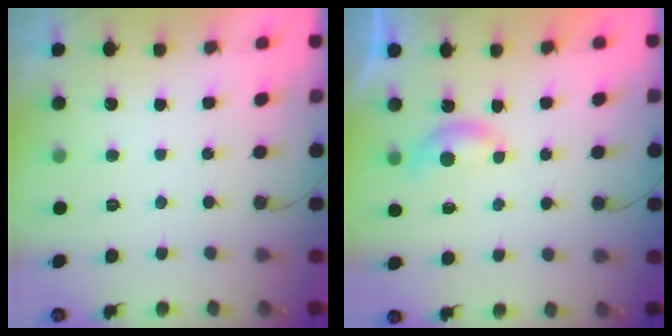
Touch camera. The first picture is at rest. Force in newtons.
{"total": 3.8, "press": 3.8, "slide": 0.4}